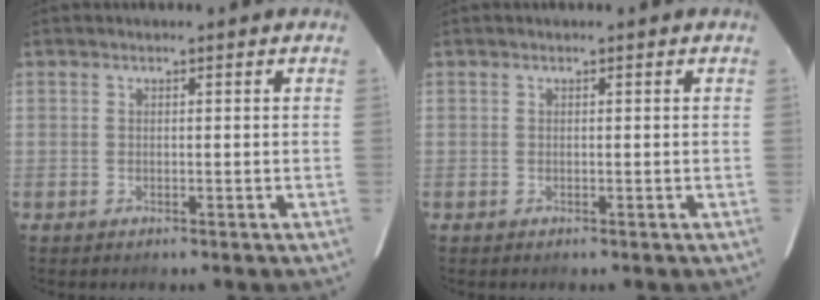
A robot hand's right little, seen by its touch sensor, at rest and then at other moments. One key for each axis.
{"total": 0.0}